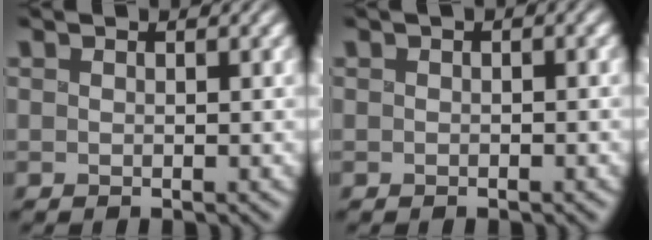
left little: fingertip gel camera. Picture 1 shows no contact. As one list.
[{"total": 0.6, "force": [-0.1, 0.3, 0.5], "torque": [-0.007, 0.001, -0.001]}]